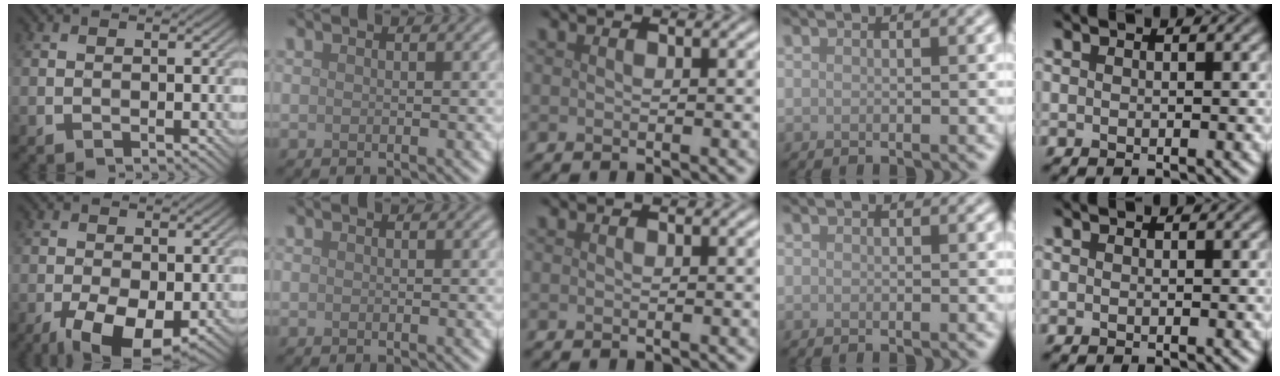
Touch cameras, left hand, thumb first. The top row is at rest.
{"thumb": {"total": 8.8, "force": [-3.6, 4.3, 6.7], "torque": [-0.126, -0.018, -0.058]}}